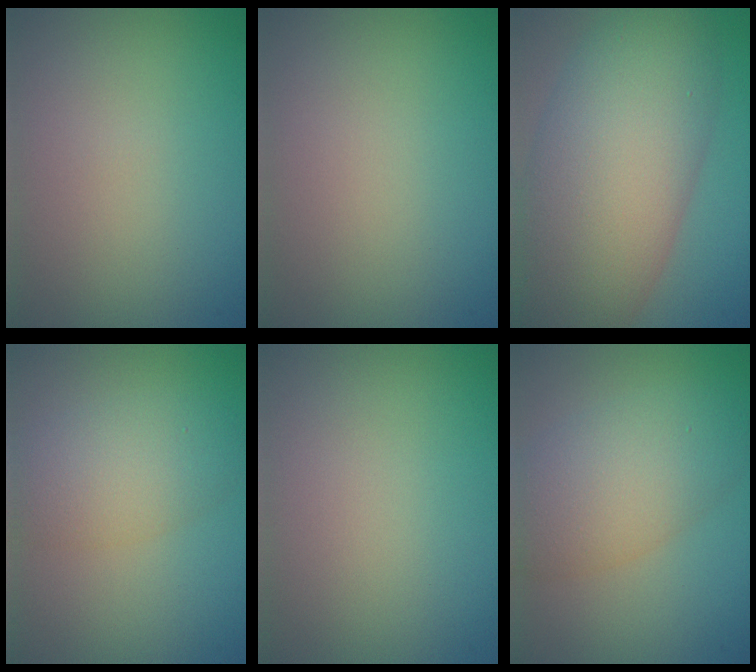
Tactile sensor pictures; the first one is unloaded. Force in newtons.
{"total": 0.0}
{"total": 12.6, "press": 12.6, "slide": 0.4}
{"total": 4.3, "press": 4.3, "slide": 0.2}
{"total": 0.0}
{"total": 5.8, "press": 5.8, "slide": 0.1}